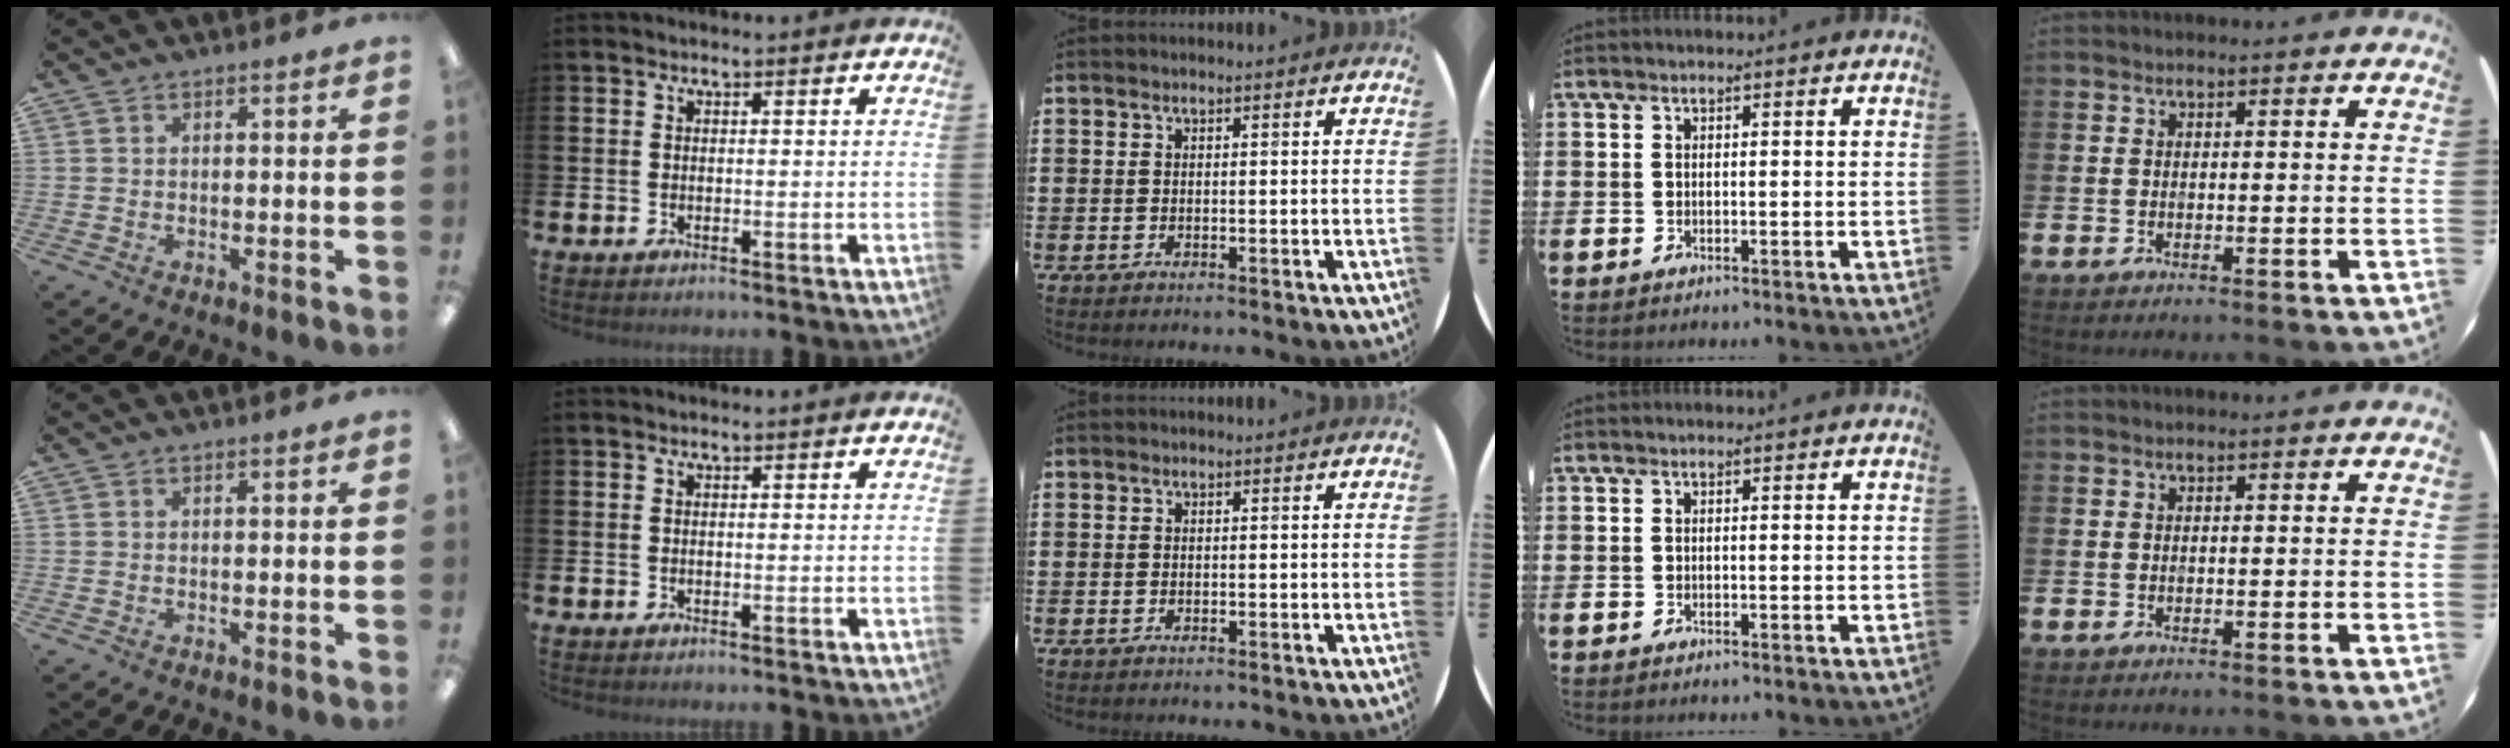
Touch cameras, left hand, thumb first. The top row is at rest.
{}